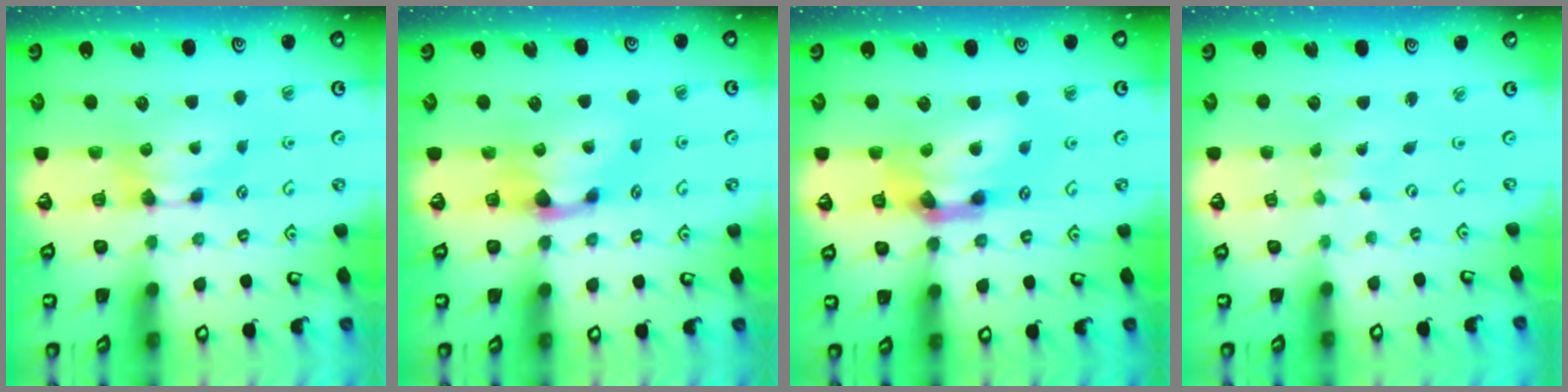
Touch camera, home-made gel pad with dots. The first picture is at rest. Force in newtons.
{"total": 1.4, "press": 0.6, "slide": 1.2}
{"total": 6.9, "press": 6.2, "slide": 3.0}
{"total": 5.5, "press": 5.5, "slide": 0.4}